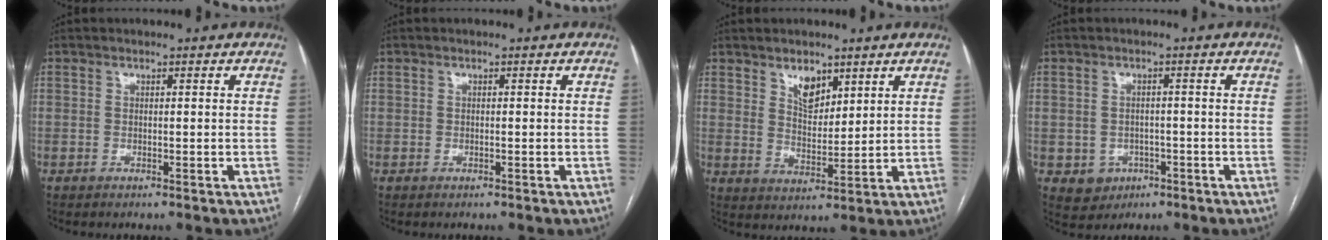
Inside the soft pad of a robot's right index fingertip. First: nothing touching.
{"total": 0.0}
{"total": 5.1, "force": [3.3, 2.6, 2.9], "torque": [-0.051, -0.005, 0.065]}
{"total": 4.1, "force": [-1.5, 3.7, 1.0], "torque": [-0.008, 0.005, -0.012]}